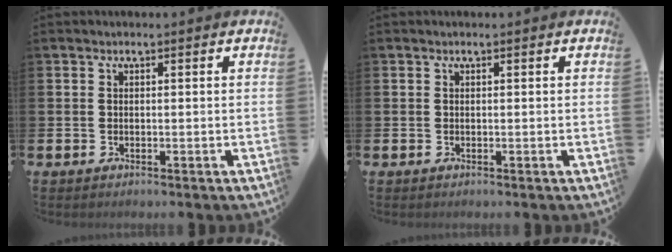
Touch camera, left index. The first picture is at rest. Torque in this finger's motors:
{"motor_torque": [0.13, 0.06, -0.04, -0.01]}